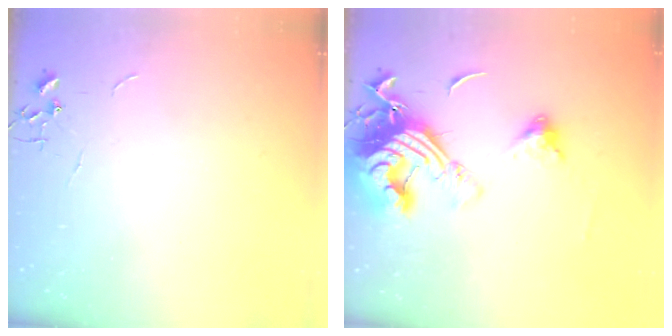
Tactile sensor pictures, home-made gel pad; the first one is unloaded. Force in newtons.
{"total": 18.1, "press": 18.0, "slide": 1.9}